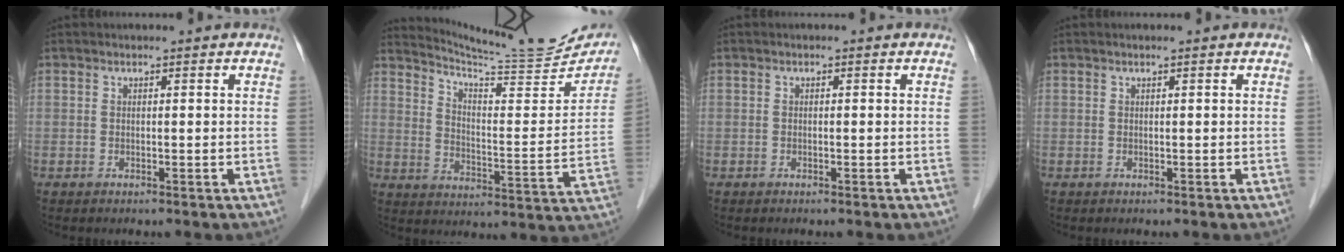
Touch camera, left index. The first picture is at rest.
{"total": 19.1, "force": [18.1, 1.1, 6.0], "torque": [-0.091, -0.061, 0.244]}
{"total": 0.0}
{"total": 0.0}